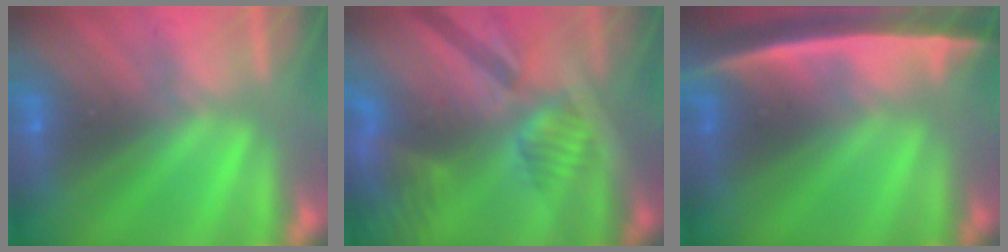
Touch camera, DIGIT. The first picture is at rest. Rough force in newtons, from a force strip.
{"total": 6.1}
{"total": 7.8}